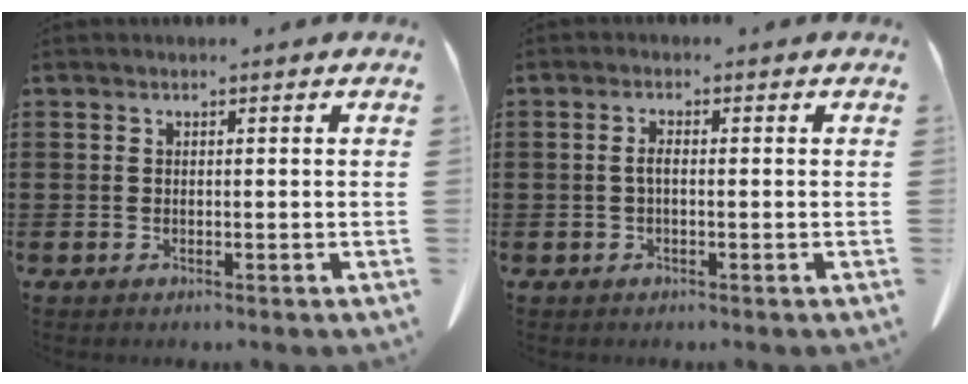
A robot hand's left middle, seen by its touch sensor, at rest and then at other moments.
{"total": 1.7, "force": [-0.2, 0.5, 1.6], "torque": [-0.038, -0.002, -0.006]}